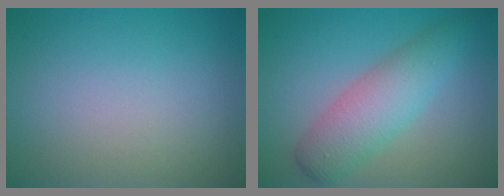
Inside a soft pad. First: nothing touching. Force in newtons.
{"total": 4.9, "press": 4.9, "slide": 0.0}